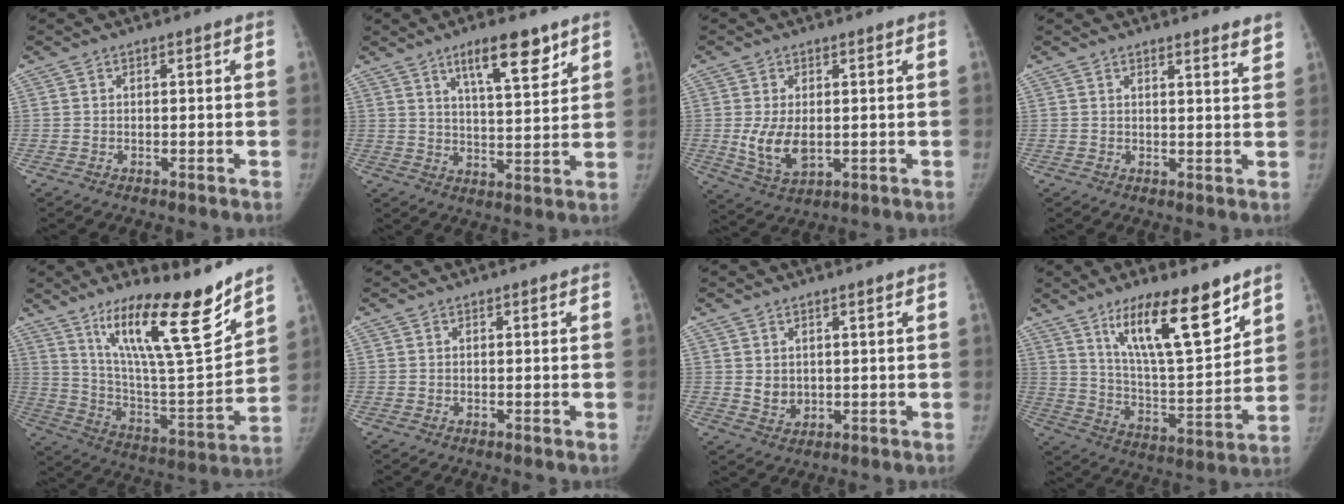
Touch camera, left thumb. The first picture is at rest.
{"total": 10.4, "force": [6.6, 2.8, 7.5], "torque": [-0.103, -0.037, 0.110]}
{"total": 7.3, "force": [-0.1, 4.1, 6.0], "torque": [-0.109, -0.017, 0.010]}
{"total": 3.4, "force": [3.1, 0.3, 1.4], "torque": [-0.015, -0.022, 0.033]}
{"total": 22.3, "force": [15.2, 4.1, 15.8], "torque": [-0.231, -0.088, 0.264]}
{"total": 0.0}
{"total": 3.2, "force": [1.0, 2.4, 1.9], "torque": [-0.022, -0.013, 0.028]}
{"total": 18.5, "force": [11.7, 4.9, 13.5], "torque": [-0.191, -0.071, 0.208]}